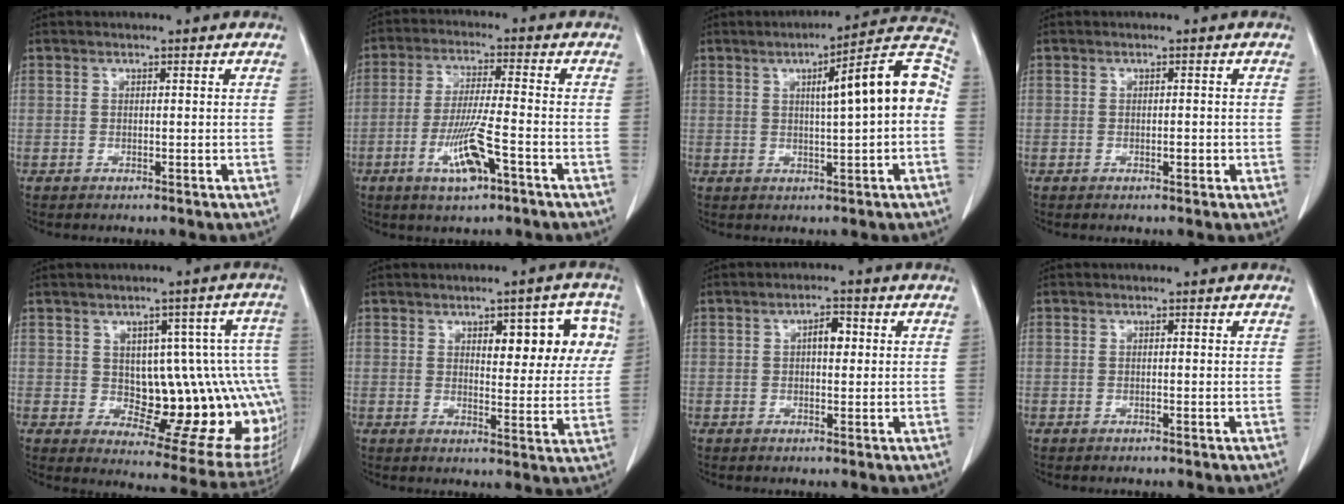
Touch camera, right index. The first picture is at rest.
{"total": 8.6, "force": [-3.8, 0.8, 7.7], "torque": [-0.152, -0.011, -0.067]}
{"total": 11.9, "force": [1.0, 0.8, 11.8], "torque": [-0.156, 0.032, 0.008]}
{"total": 1.0, "force": [-0.2, 0.5, 0.8], "torque": [-0.013, 0.001, -0.001]}
{"total": 18.3, "force": [-1.1, 7.0, 16.9], "torque": [-0.142, 0.026, 0.010]}
{"total": 9.7, "force": [3.5, 3.6, 8.3], "torque": [-0.093, 0.018, 0.044]}
{"total": 2.9, "force": [0.5, 1.2, 2.5], "torque": [-0.039, 0.006, 0.006]}
{"total": 0.0}